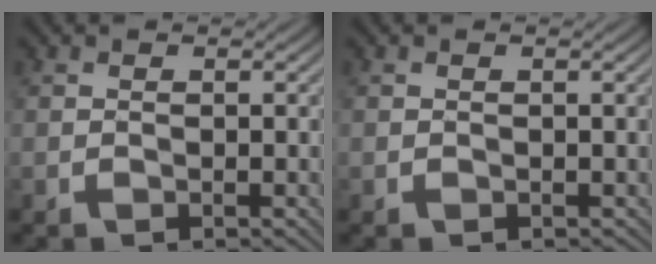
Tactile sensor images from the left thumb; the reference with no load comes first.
{"total": 0.0}